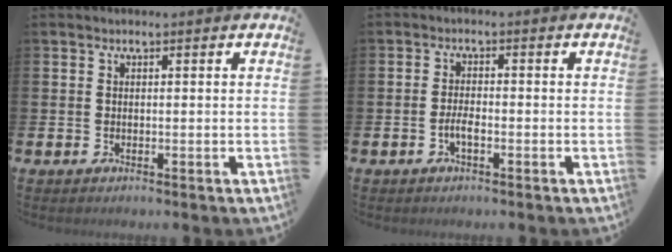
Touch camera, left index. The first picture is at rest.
{"total": 2.0, "force": [-0.9, 0.7, 1.7], "torque": [-0.028, 0.001, -0.018]}